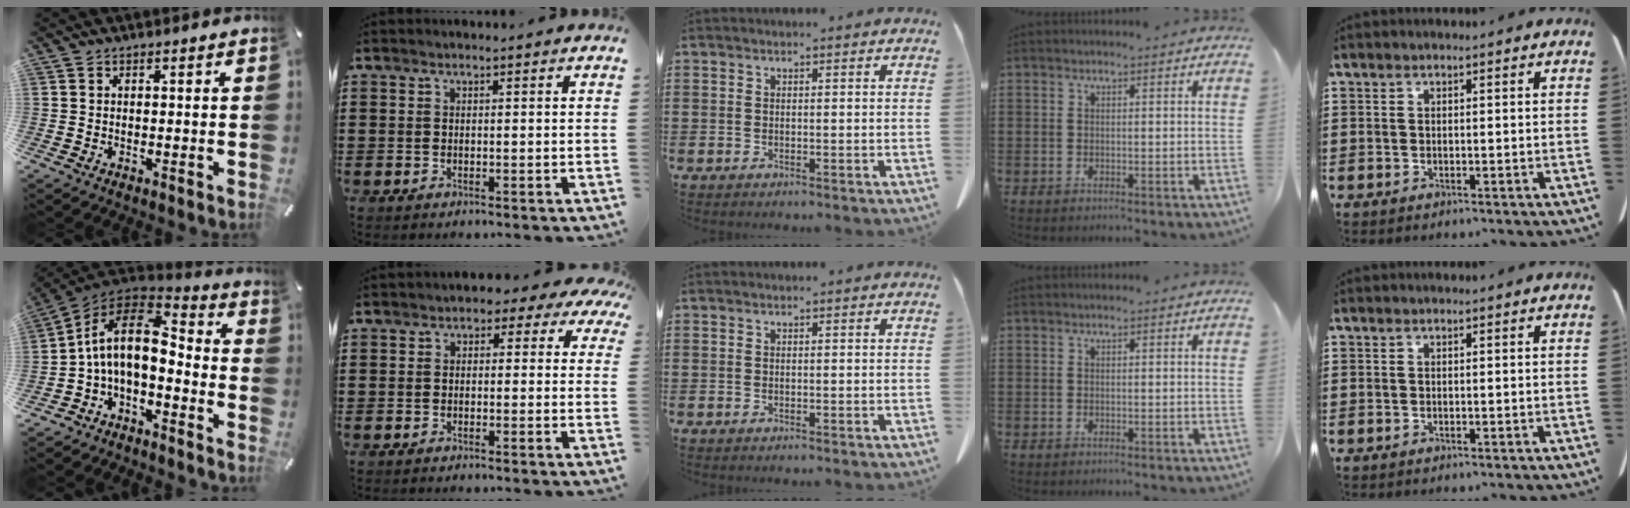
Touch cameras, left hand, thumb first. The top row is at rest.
{"thumb": {"total": 13.1, "force": [0.3, 7.4, 10.7], "torque": [-0.225, 0.003, 0.001]}, "index": {"total": 2.2, "force": [0.0, 1.8, 1.3], "torque": [-0.024, 0.007, -0.007]}}